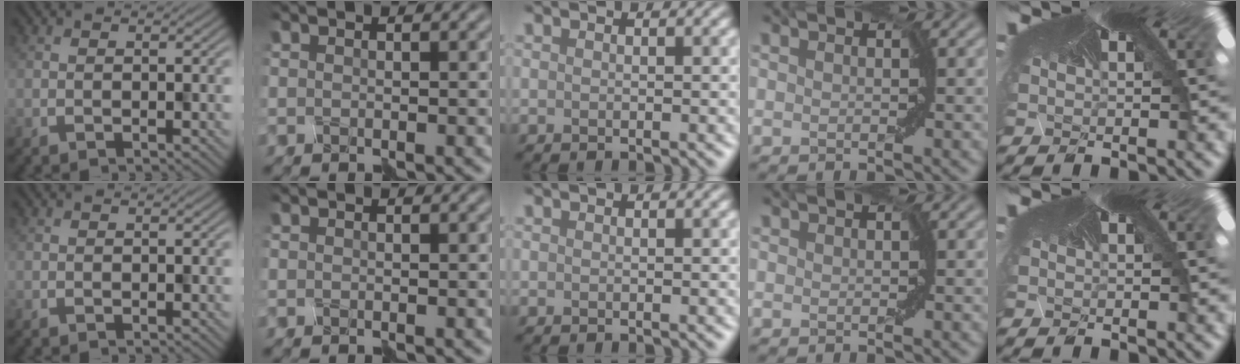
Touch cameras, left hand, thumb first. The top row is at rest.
{}